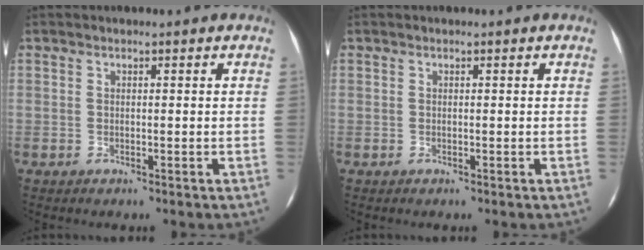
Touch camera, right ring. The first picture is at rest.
{"total": 0.0}